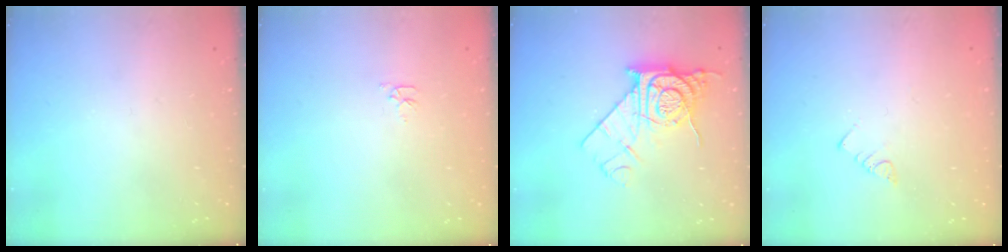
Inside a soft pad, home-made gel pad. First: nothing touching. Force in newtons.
{"total": 3.1, "press": 3.1, "slide": 0.3}
{"total": 12.4, "press": 12.3, "slide": 0.9}
{"total": 3.0, "press": 3.0, "slide": 0.2}